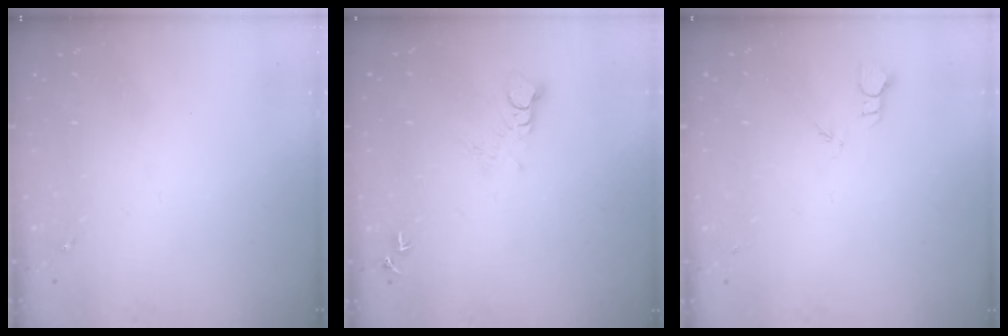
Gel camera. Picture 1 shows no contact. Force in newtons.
{"total": 4.7, "press": 4.7, "slide": 0.3}
{"total": 2.4, "press": 2.4, "slide": 0.2}